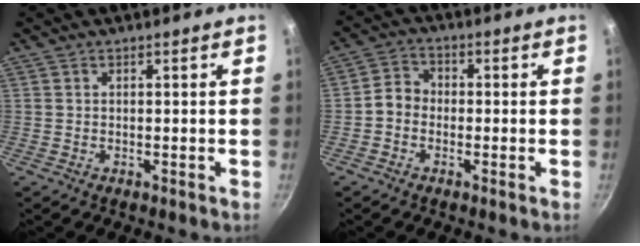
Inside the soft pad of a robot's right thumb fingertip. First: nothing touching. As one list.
[{"total": 4.2, "force": [-1.1, 3.5, 2.0], "torque": [-0.018, 0.019, -0.034]}]